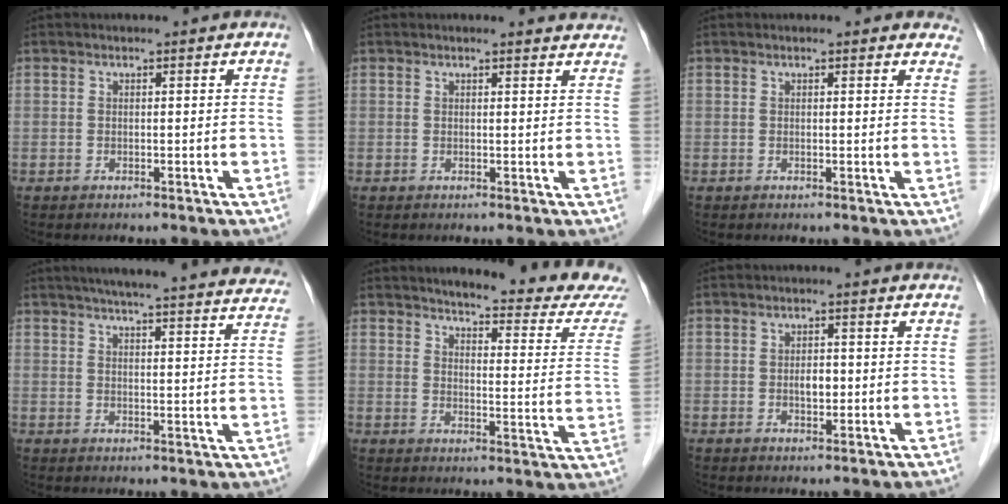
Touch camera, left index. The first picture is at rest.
{"total": 3.4, "force": [3.2, 0.3, 1.0], "torque": [-0.016, 0.007, 0.026]}
{"total": 3.7, "force": [3.3, 1.1, 1.3], "torque": [0.002, -0.002, 0.017]}
{"total": 27.5, "force": [25.0, 2.2, 11.3], "torque": [-0.162, -0.033, 0.292]}
{"total": 18.0, "force": [16.8, 0.8, 6.4], "torque": [-0.075, -0.083, 0.182]}
{"total": 2.1, "force": [-0.3, 1.1, 1.7], "torque": [-0.029, 0.002, -0.003]}